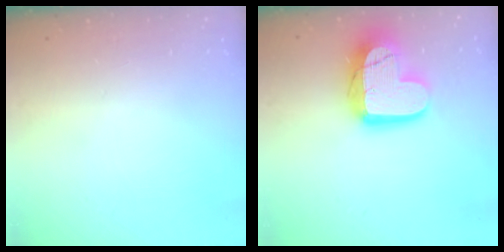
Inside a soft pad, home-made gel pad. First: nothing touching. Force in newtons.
{"total": 16.1, "press": 16.1, "slide": 0.9}